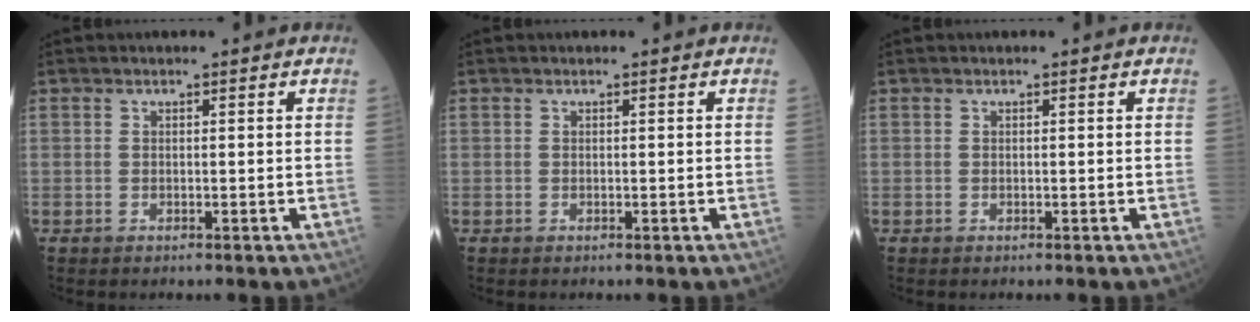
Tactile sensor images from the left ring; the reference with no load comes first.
{"total": 0.0}
{"total": 0.0}